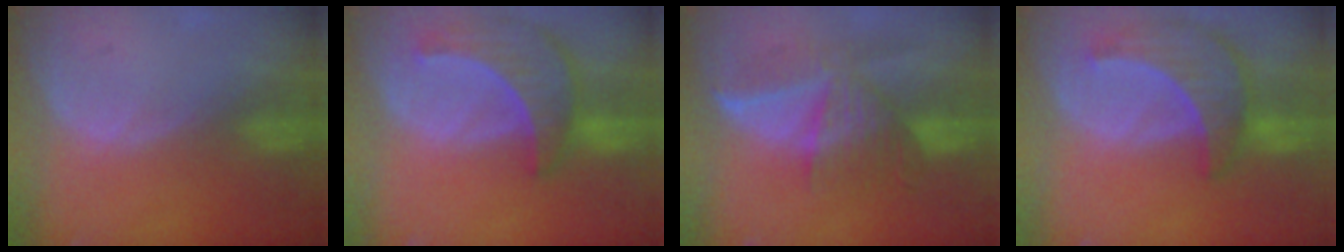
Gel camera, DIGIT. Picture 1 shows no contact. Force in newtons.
{"total": 8.6, "press": 7.9, "slide": 3.3}
{"total": 7.7, "press": 7.4, "slide": 2.0}
{"total": 8.8, "press": 8.0, "slide": 3.7}